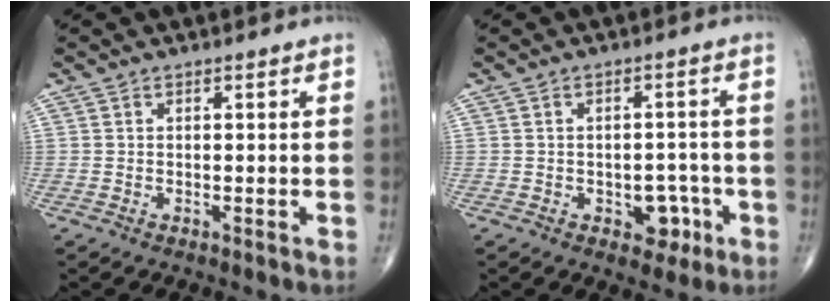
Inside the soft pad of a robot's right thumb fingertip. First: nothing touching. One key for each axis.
{"total": 5.2, "fx": -2.1, "fy": 3.5, "fz": 3.2, "tx": -0.013, "ty": 0.016, "tz": -0.023}